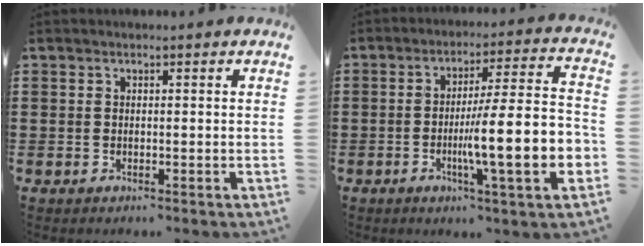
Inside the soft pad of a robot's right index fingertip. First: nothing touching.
{"total": 13.2, "force": [-3.6, 1.2, 12.6], "torque": [-0.210, -0.018, -0.072]}